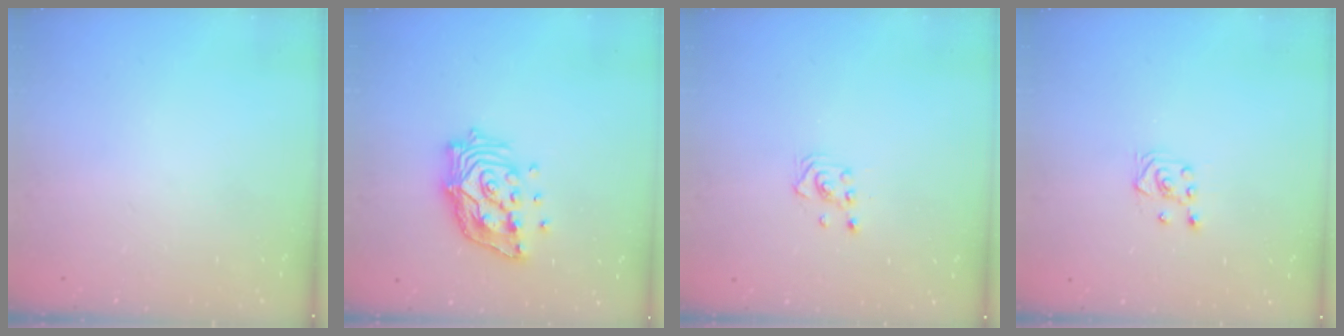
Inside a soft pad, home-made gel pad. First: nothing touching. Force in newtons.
{"total": 14.8, "press": 14.7, "slide": 1.9}
{"total": 2.8, "press": 2.8, "slide": 0.3}
{"total": 3.5, "press": 3.4, "slide": 0.8}